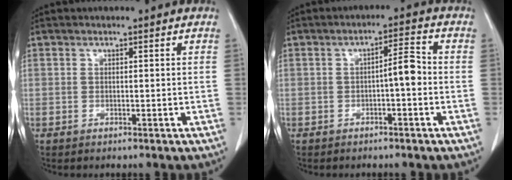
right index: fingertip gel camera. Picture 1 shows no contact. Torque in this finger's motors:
{"motor_torque": [0.47, -0.10, 0.07, 0.03]}